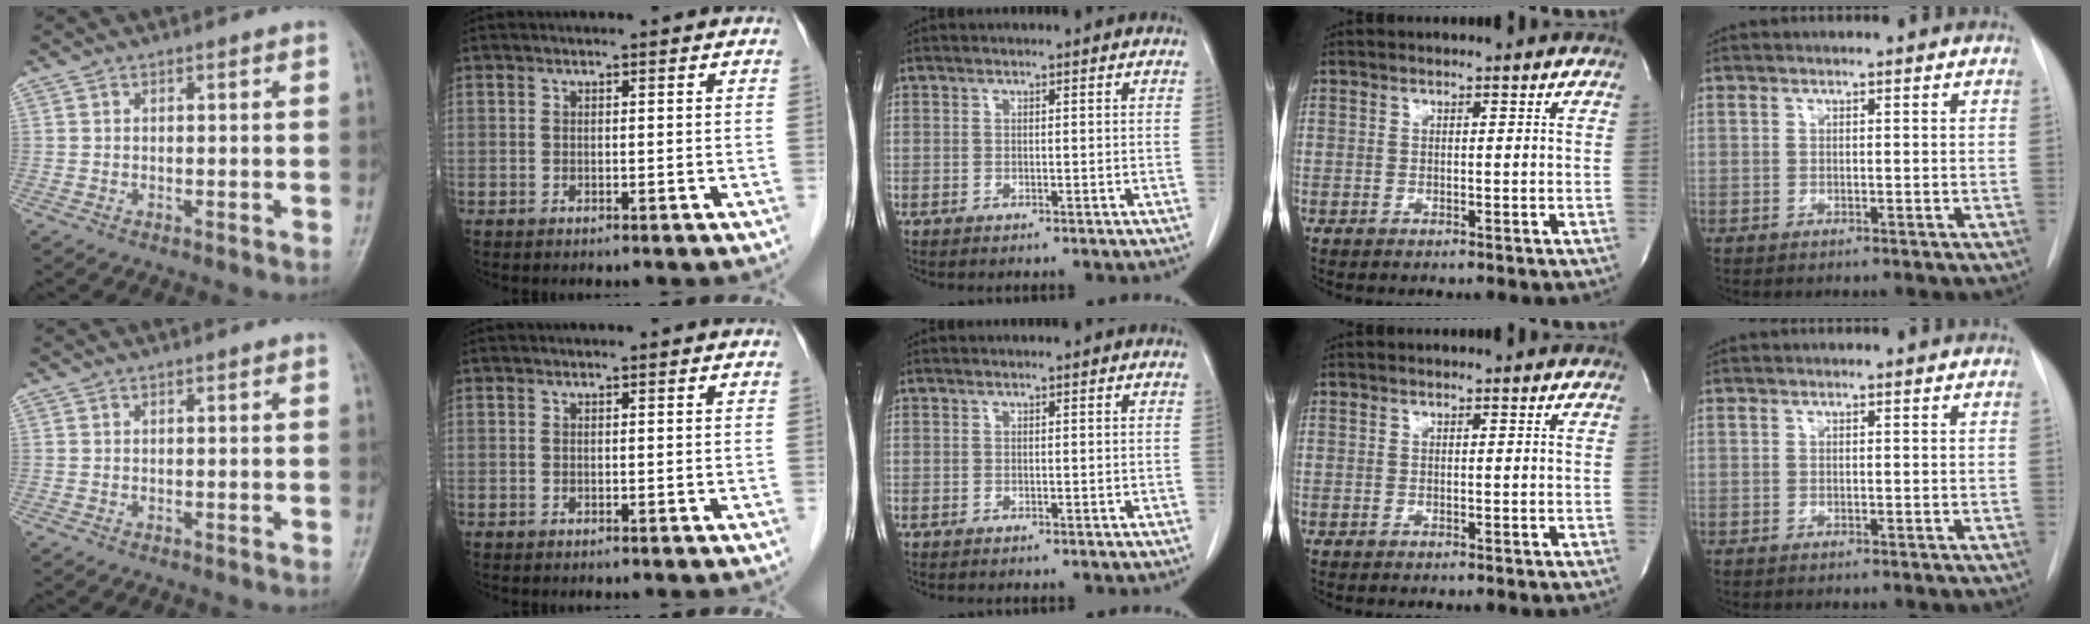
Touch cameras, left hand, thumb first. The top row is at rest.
{}